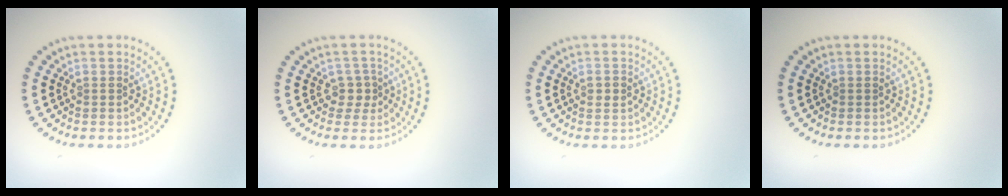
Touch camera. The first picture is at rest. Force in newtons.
{"total": 1.7, "press": 1.3, "slide": 1.0}
{"total": 0.9, "press": 0.9, "slide": 0.2}
{"total": 0.0}